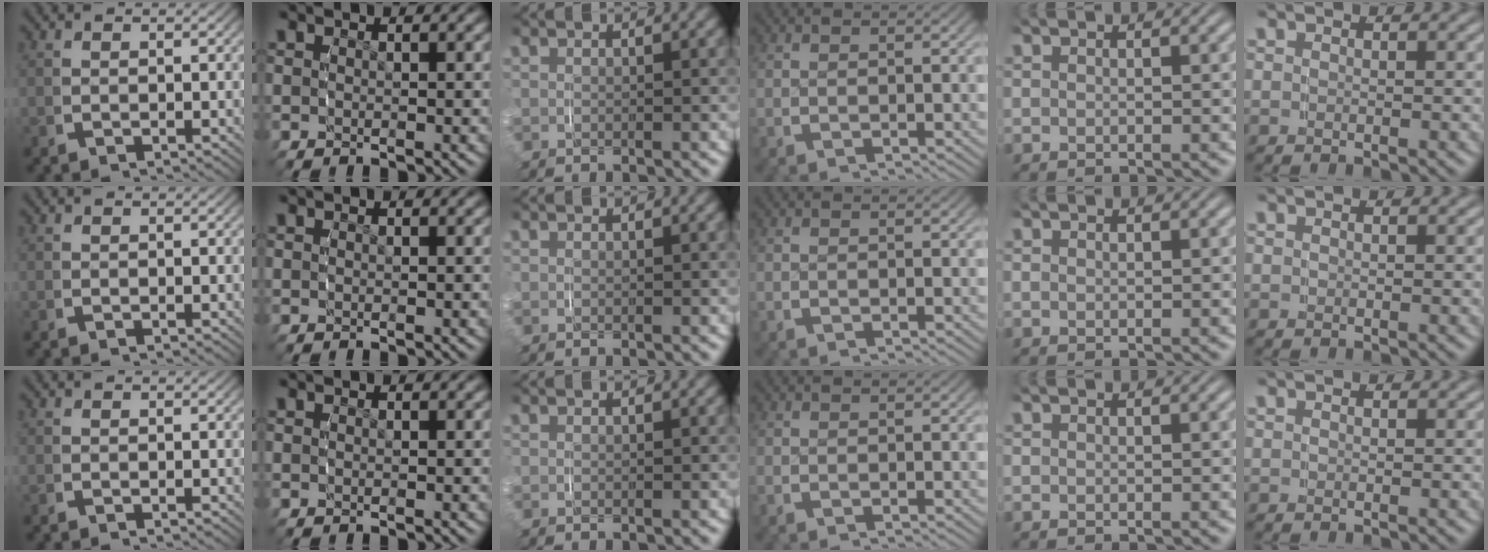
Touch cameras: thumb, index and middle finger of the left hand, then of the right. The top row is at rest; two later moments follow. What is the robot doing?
{"motion": "grasp_and_lifting", "object": "paper towel"}